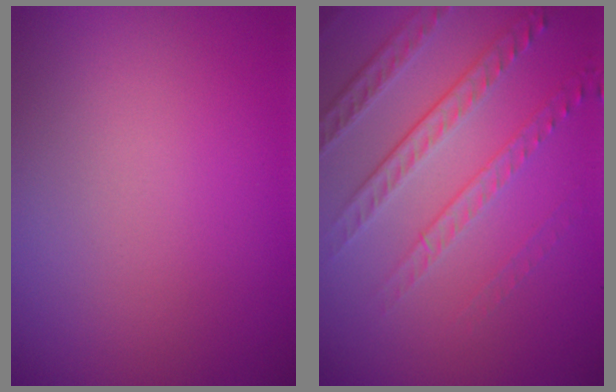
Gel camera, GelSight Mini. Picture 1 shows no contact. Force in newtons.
{"total": 5.0, "press": 3.5, "slide": 3.7}